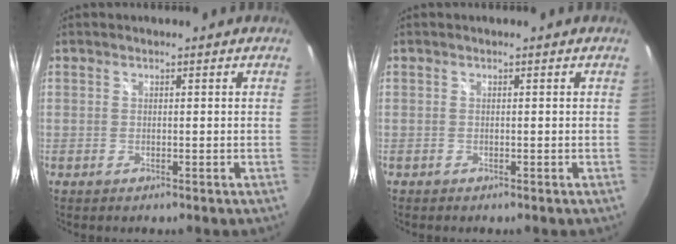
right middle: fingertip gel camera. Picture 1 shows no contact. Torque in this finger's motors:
{"motor_torque": [0.03, -0.06, 0.00, 0.00]}